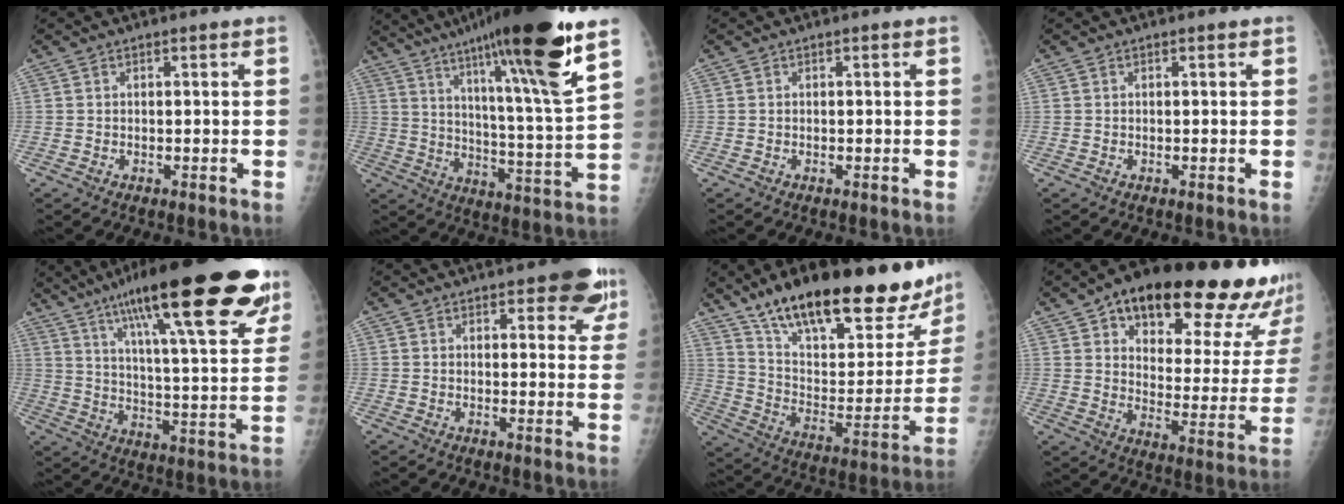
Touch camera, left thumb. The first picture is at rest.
{"total": 25.1, "force": [16.1, 1.8, 19.2], "torque": [-0.289, -0.060, 0.252]}
{"total": 0.0}
{"total": 0.0}
{"total": 30.8, "force": [18.9, 6.7, 23.4], "torque": [-0.329, -0.034, 0.283]}
{"total": 7.8, "force": [4.9, 3.1, 5.2], "torque": [-0.027, -0.020, 0.055]}
{"total": 31.6, "force": [23.0, 10.5, 18.9], "torque": [-0.254, -0.075, 0.351]}
{"total": 28.4, "force": [19.8, 10.5, 17.4], "torque": [-0.196, -0.068, 0.266]}